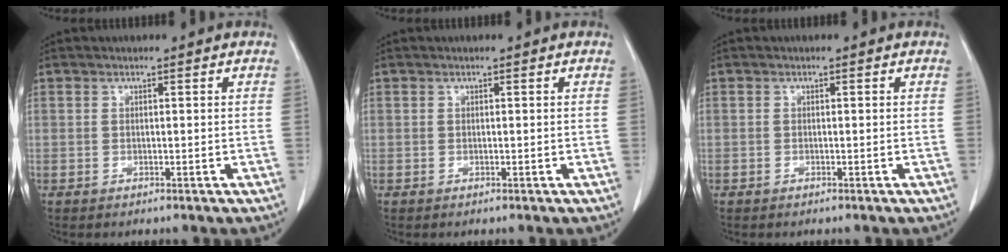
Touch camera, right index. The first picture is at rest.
{"total": 0.0}
{"total": 0.0}